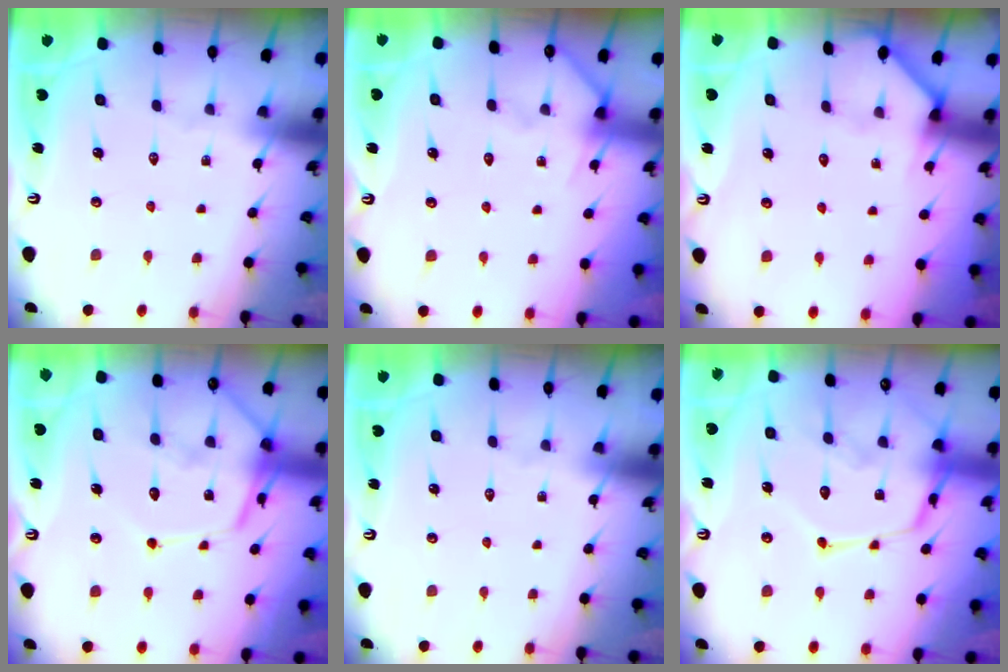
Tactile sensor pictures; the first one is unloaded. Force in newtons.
{"total": 3.4, "press": 3.4, "slide": 0.3}
{"total": 3.0, "press": 3.0, "slide": 0.2}
{"total": 12.1, "press": 12.1, "slide": 1.1}
{"total": 0.0}
{"total": 15.6, "press": 15.6, "slide": 1.2}